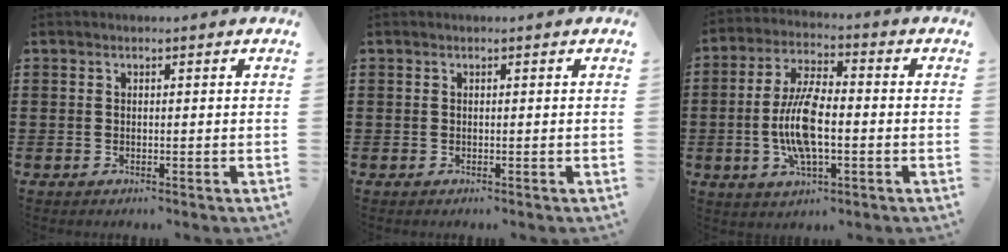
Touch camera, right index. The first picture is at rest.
{"total": 0.0}
{"total": 10.0, "force": [-1.7, 3.7, 9.1], "torque": [-0.204, -0.009, -0.037]}